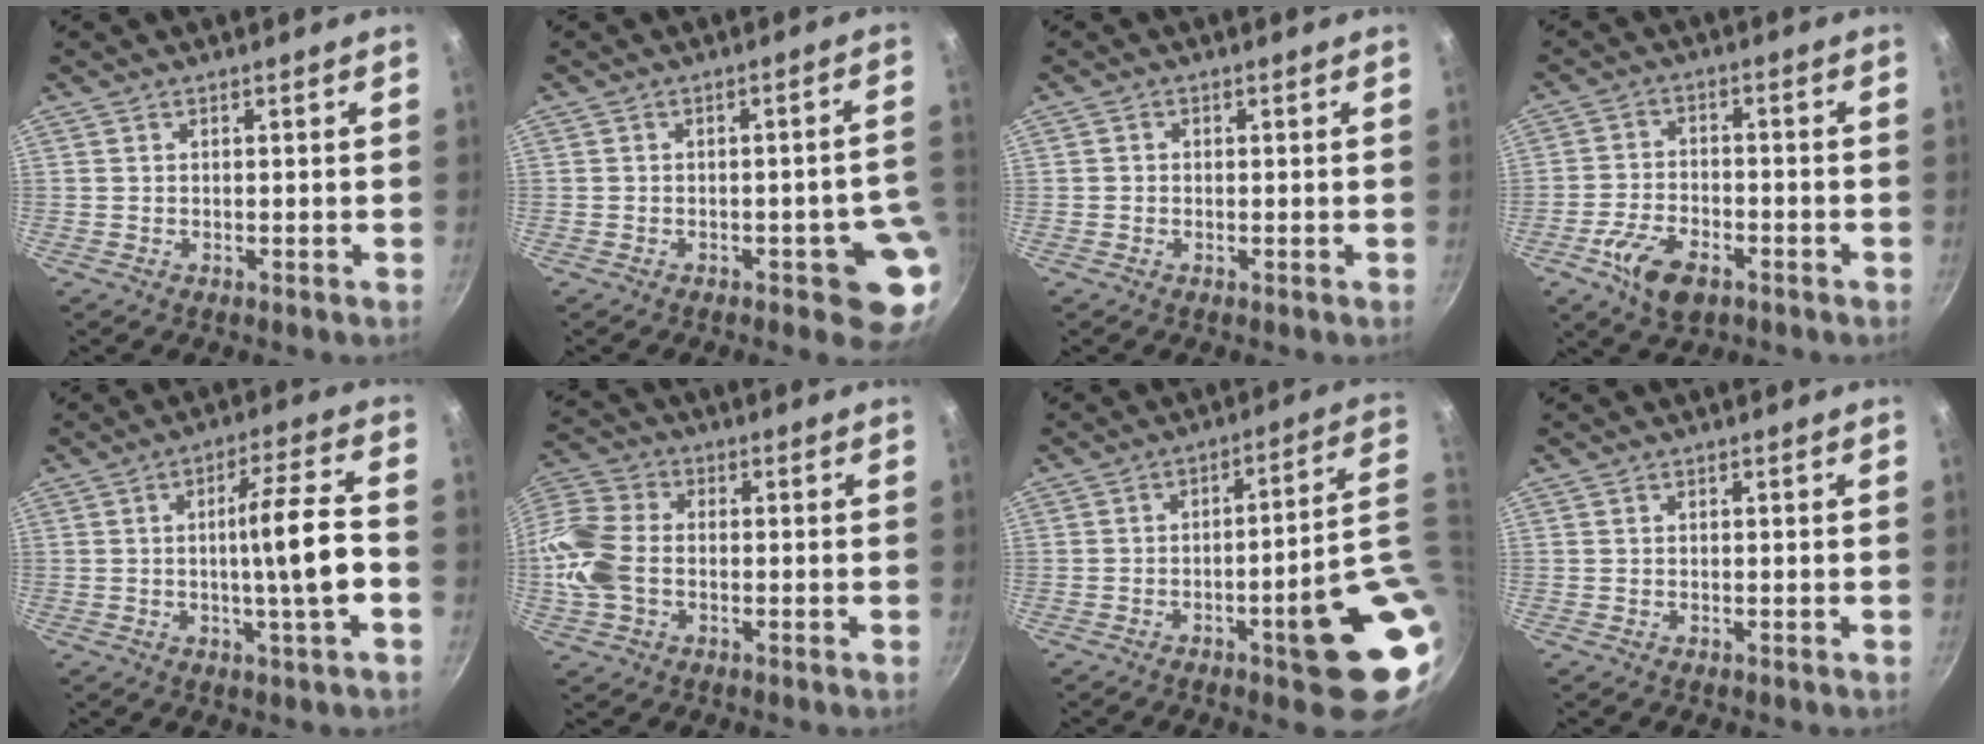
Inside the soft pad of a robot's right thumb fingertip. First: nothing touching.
{"total": 8.1, "force": [-2.4, 3.4, 6.9], "torque": [-0.029, 0.025, -0.024]}
{"total": 0.7, "force": [-0.2, 0.6, 0.2], "torque": [-0.005, 0.003, -0.004]}
{"total": 9.4, "force": [-4.8, 4.9, 6.4], "torque": [-0.119, 0.022, -0.087]}
{"total": 10.6, "force": [-1.9, 0.4, 10.4], "torque": [-0.162, 0.023, -0.029]}
{"total": 12.7, "force": [-1.8, 9.1, 8.7], "torque": [-0.177, 0.022, -0.053]}
{"total": 16.7, "force": [-2.8, 3.8, 16.1], "torque": [-0.171, 0.021, -0.027]}
{"total": 0.0}